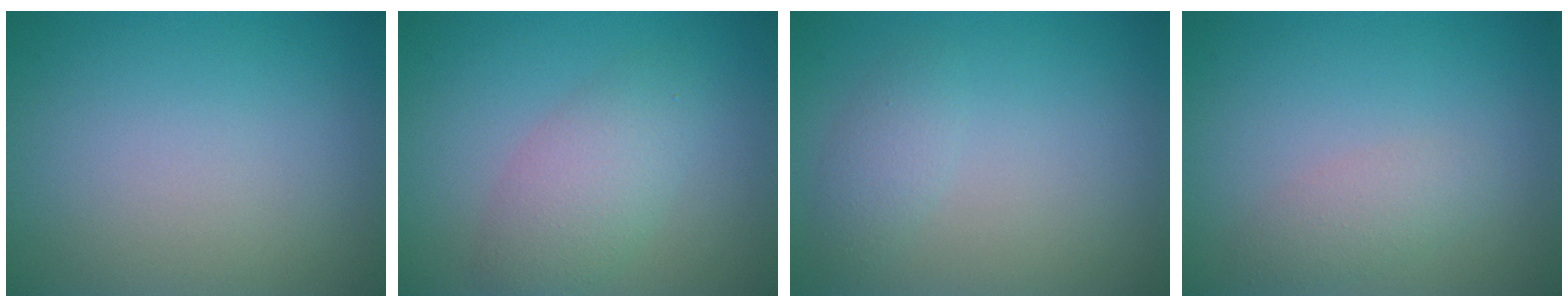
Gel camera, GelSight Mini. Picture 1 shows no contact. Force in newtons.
{"total": 3.7, "press": 3.7, "slide": 0.2}
{"total": 1.6, "press": 1.6, "slide": 0.1}
{"total": 1.8, "press": 1.8, "slide": 0.1}